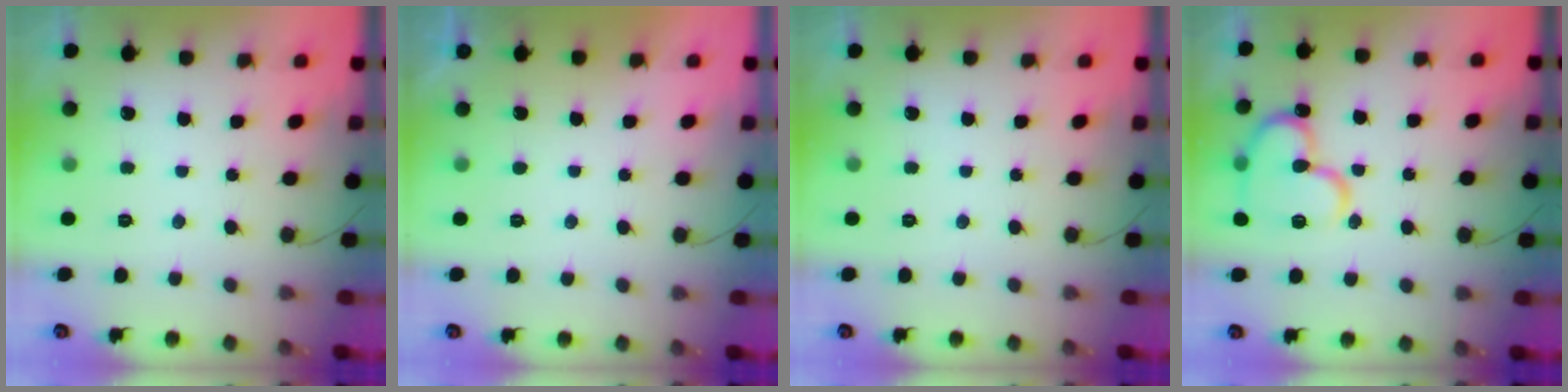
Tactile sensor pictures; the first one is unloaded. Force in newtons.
{"total": 1.2, "press": 1.1, "slide": 0.3}
{"total": 0.0}
{"total": 16.4, "press": 16.3, "slide": 2.0}